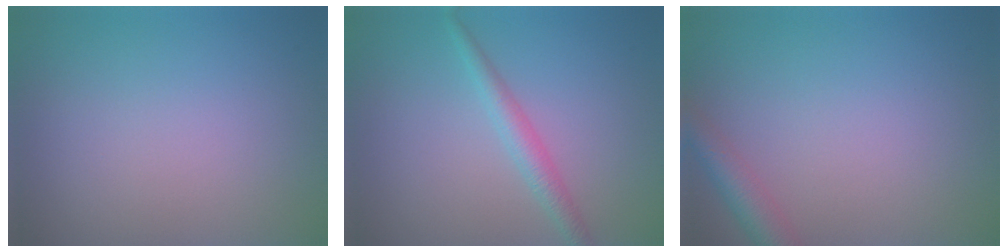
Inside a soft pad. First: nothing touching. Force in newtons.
{"total": 2.0, "press": 2.0, "slide": 0.0}
{"total": 2.9, "press": 2.9, "slide": 0.2}